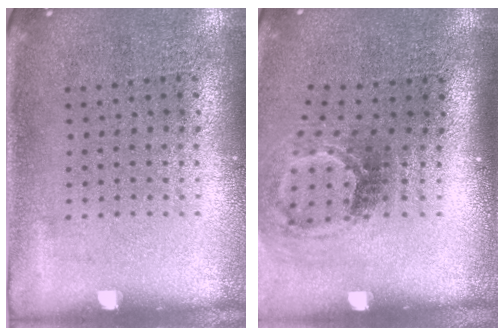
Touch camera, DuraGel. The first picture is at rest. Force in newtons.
{"total": 1.9, "press": 1.2, "slide": 1.5}